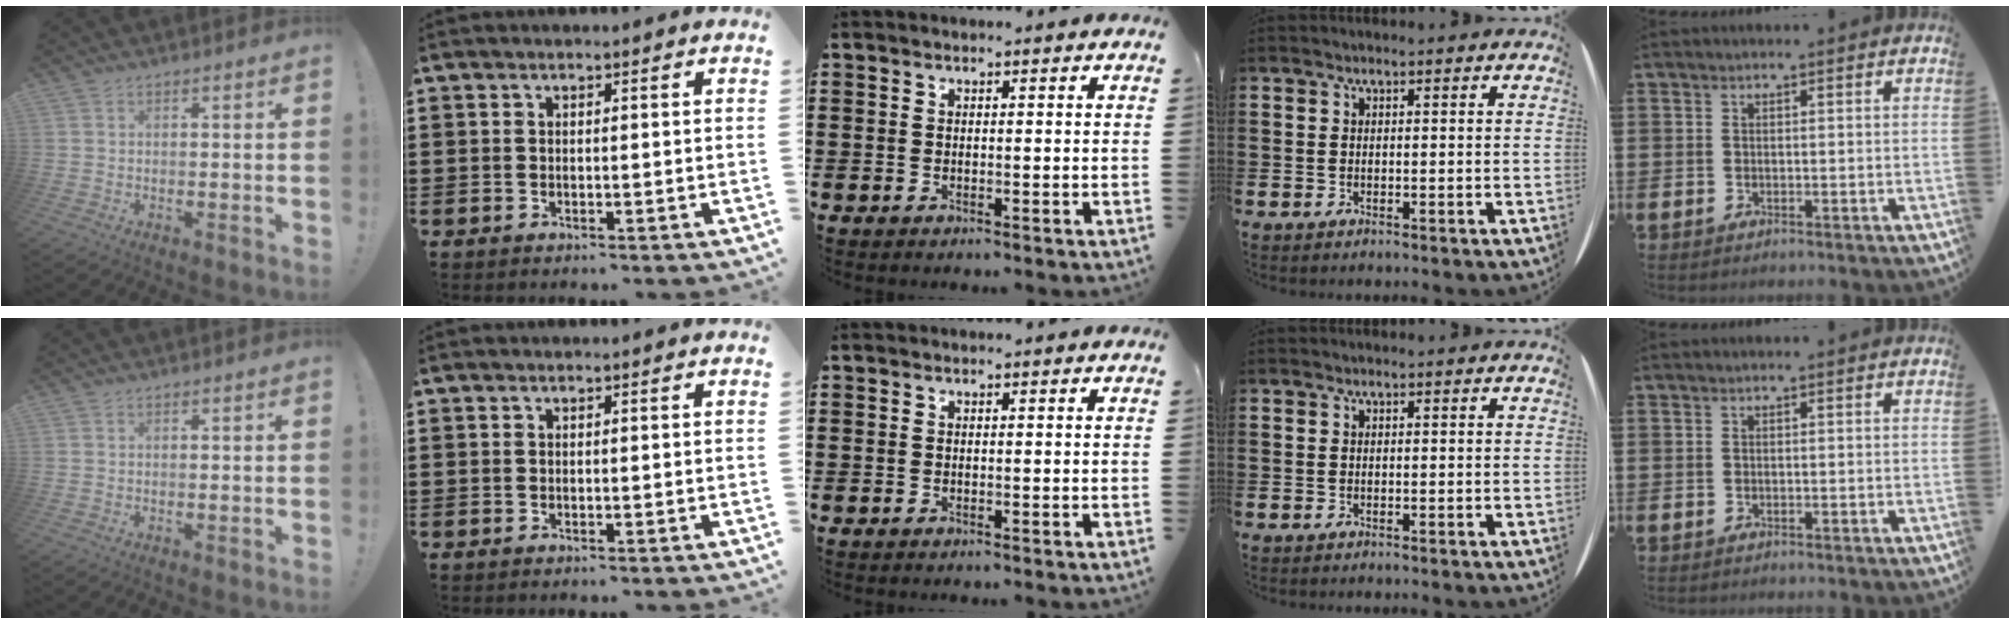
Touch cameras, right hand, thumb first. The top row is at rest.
{}